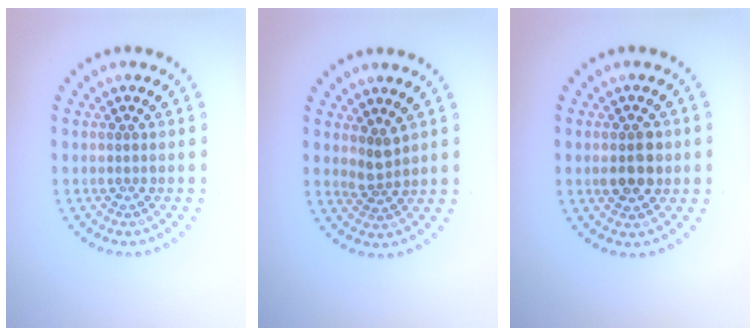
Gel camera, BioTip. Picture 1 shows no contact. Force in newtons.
{"total": 1.8, "press": 1.3, "slide": 1.2}
{"total": 3.0, "press": 3.0, "slide": 0.2}